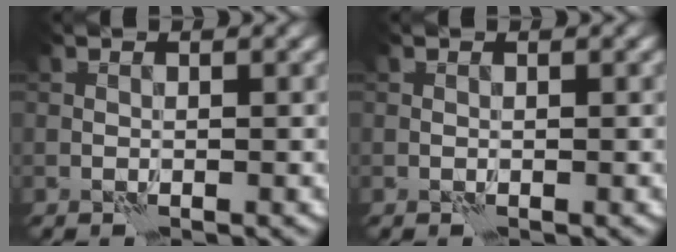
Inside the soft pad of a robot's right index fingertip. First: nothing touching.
{"total": 0.0}